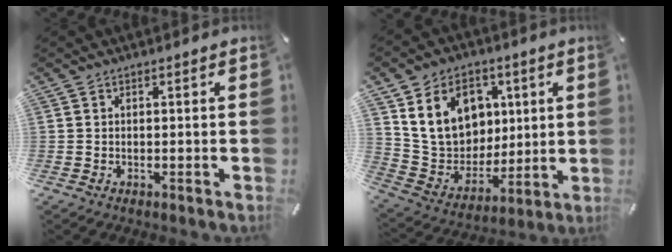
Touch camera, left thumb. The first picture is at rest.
{"total": 16.5, "force": [6.1, 13.4, 7.5], "torque": [-0.136, -0.017, 0.124]}